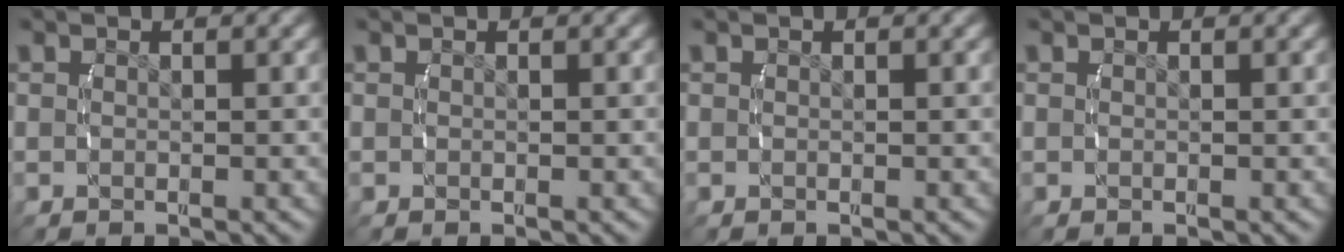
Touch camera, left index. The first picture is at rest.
{"total": 0.0}
{"total": 0.0}
{"total": 0.0}